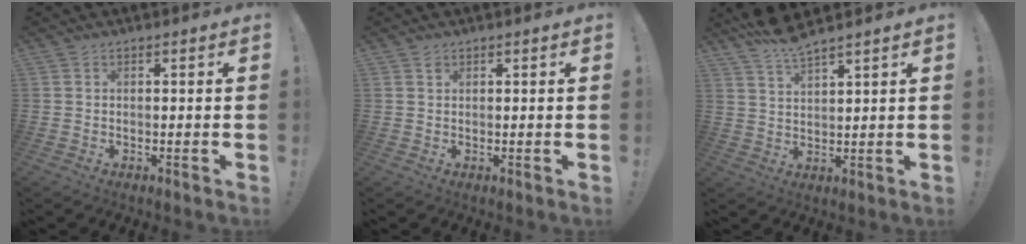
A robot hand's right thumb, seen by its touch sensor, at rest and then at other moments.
{"total": 0.8, "force": [0.5, 0.6, 0.2], "torque": [0.002, -0.002, 0.008]}
{"total": 6.1, "force": [5.5, 0.2, 2.5], "torque": [-0.053, -0.029, 0.099]}